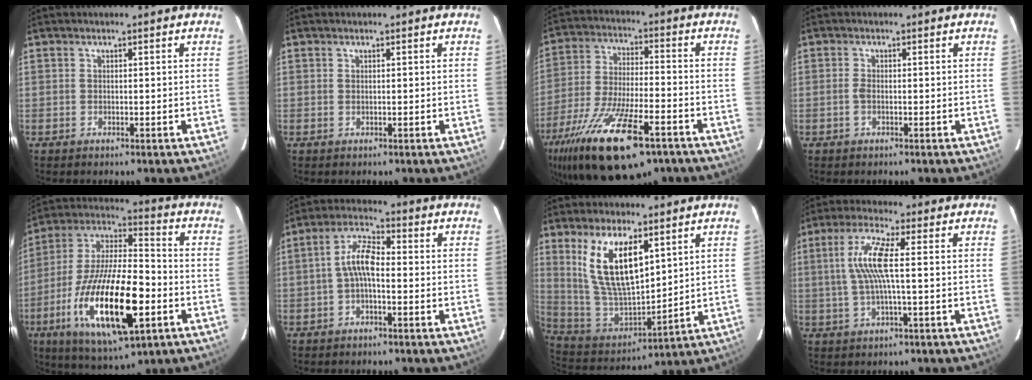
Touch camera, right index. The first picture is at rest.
{"total": 0.0}
{"total": 22.7, "force": [-14.2, 7.4, 16.0], "torque": [-0.314, -0.059, -0.240]}
{"total": 1.1, "force": [-0.3, 0.4, 1.0], "torque": [-0.019, 0.002, -0.007]}
{"total": 23.8, "force": [-8.4, 7.6, 20.9], "torque": [-0.410, -0.034, -0.144]}
{"total": 5.7, "force": [-1.2, 2.1, 5.1], "torque": [-0.108, 0.020, -0.026]}
{"total": 15.3, "force": [6.9, 6.4, 12.1], "torque": [-0.234, -0.004, 0.152]}
{"total": 8.0, "force": [0.4, 0.5, 8.0], "torque": [-0.158, 0.004, 0.012]}